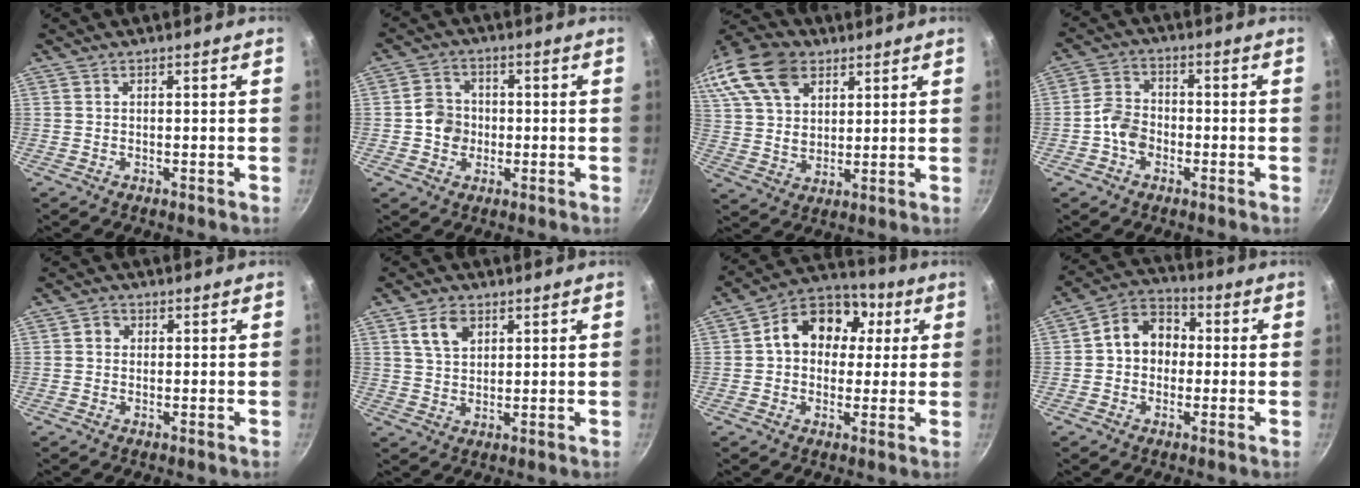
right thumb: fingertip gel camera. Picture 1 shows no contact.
{"total": 5.6, "force": [-0.6, 5.1, 2.2], "torque": [-0.013, 0.013, -0.021]}
{"total": 24.3, "force": [12.2, 16.0, 13.5], "torque": [-0.310, 0.031, 0.227]}
{"total": 5.7, "force": [-2.2, 4.3, 3.0], "torque": [-0.042, 0.025, -0.049]}
{"total": 2.0, "force": [0.3, 1.8, 0.8], "torque": [-0.006, 0.004, -0.001]}
{"total": 5.6, "force": [2.5, 3.6, 3.5], "torque": [-0.054, -0.005, 0.048]}
{"total": 14.4, "force": [2.8, 11.4, 8.4], "torque": [-0.100, 0.026, 0.025]}
{"total": 9.6, "force": [0.2, 7.9, 5.5], "torque": [-0.050, 0.028, -0.017]}